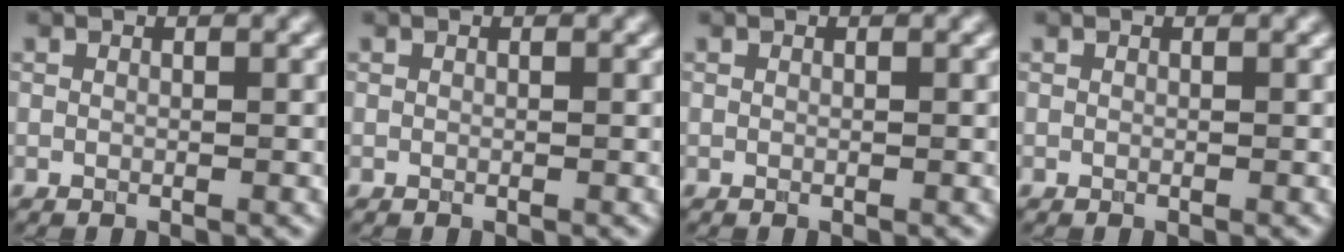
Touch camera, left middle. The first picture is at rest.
{"total": 0.0}
{"total": 0.0}
{"total": 0.0}